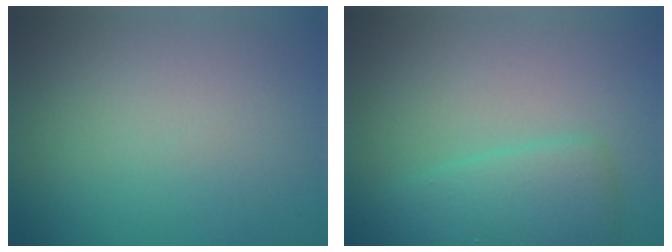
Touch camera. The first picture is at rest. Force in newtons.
{"total": 3.9, "press": 3.9, "slide": 0.2}